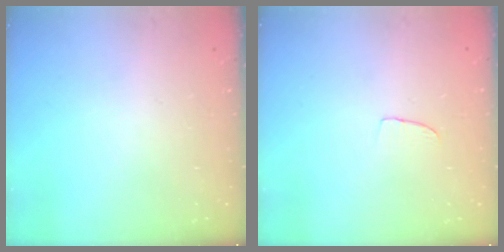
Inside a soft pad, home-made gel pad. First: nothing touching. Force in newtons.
{"total": 2.5, "press": 2.5, "slide": 0.1}